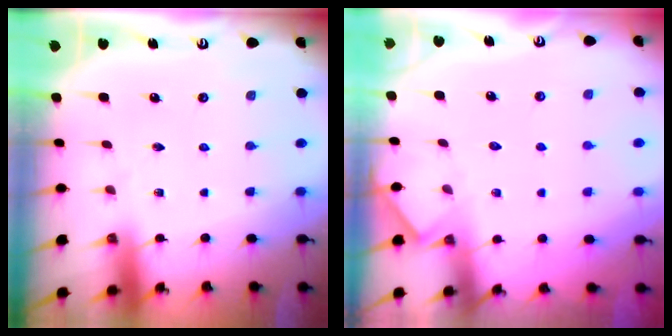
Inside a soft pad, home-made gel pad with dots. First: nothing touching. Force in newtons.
{"total": 3.9, "press": 3.9, "slide": 0.5}